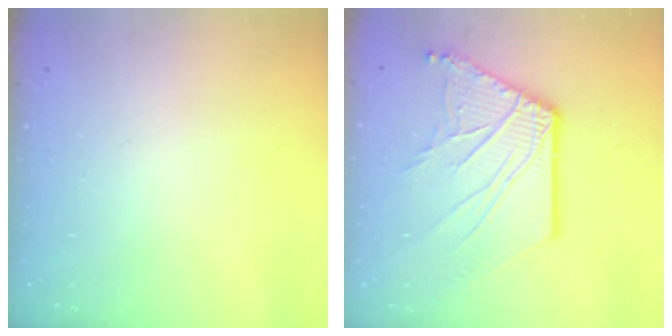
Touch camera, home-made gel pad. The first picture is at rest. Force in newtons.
{"total": 13.2, "press": 13.1, "slide": 1.6}